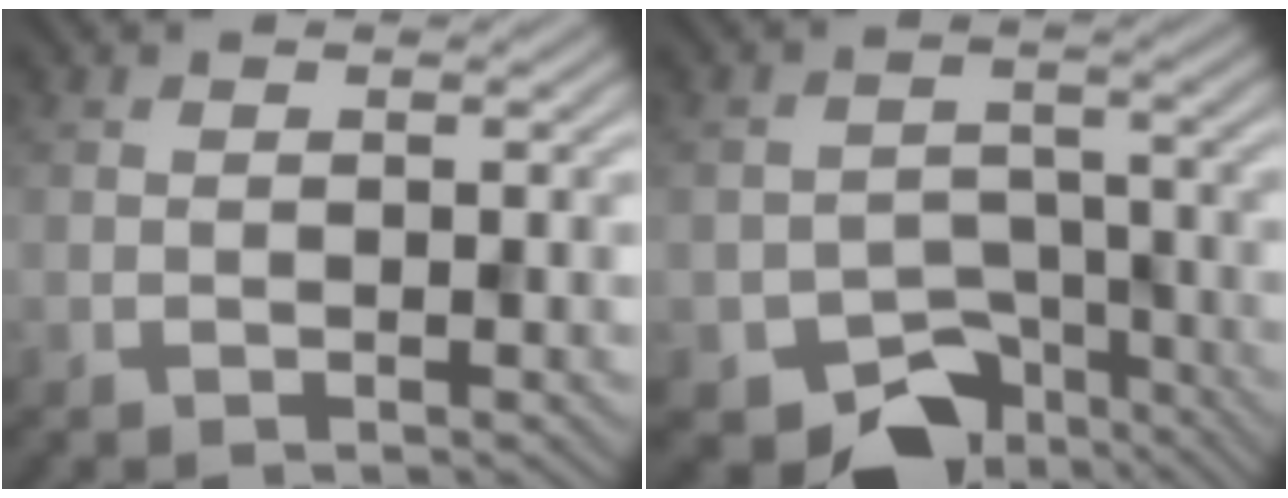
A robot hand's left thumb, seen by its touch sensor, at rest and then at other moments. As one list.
[{"total": 8.1, "force": [-5.4, 5.1, 3.3], "torque": [-0.046, -0.020, -0.087]}]